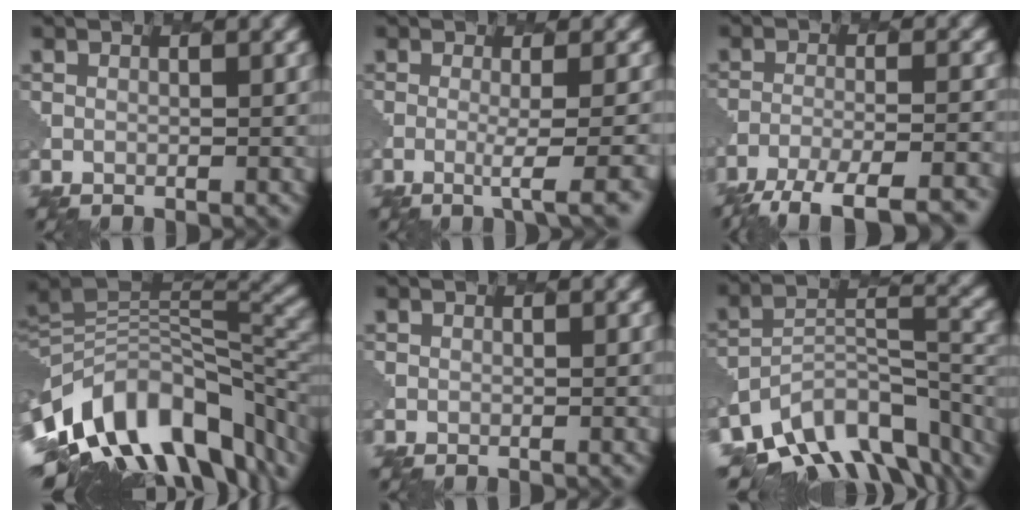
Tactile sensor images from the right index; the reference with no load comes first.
{"total": 3.7, "force": [-0.8, 0.8, 3.5], "torque": [-0.046, 0.001, -0.019]}
{"total": 9.4, "force": [-8.1, 1.9, 4.3], "torque": [-0.071, -0.016, -0.120]}
{"total": 14.0, "force": [-5.5, 7.5, 10.5], "torque": [-0.173, 0.018, -0.103]}
{"total": 0.0}
{"total": 11.3, "force": [-8.4, 5.2, 5.5], "torque": [-0.089, 0.004, -0.142]}